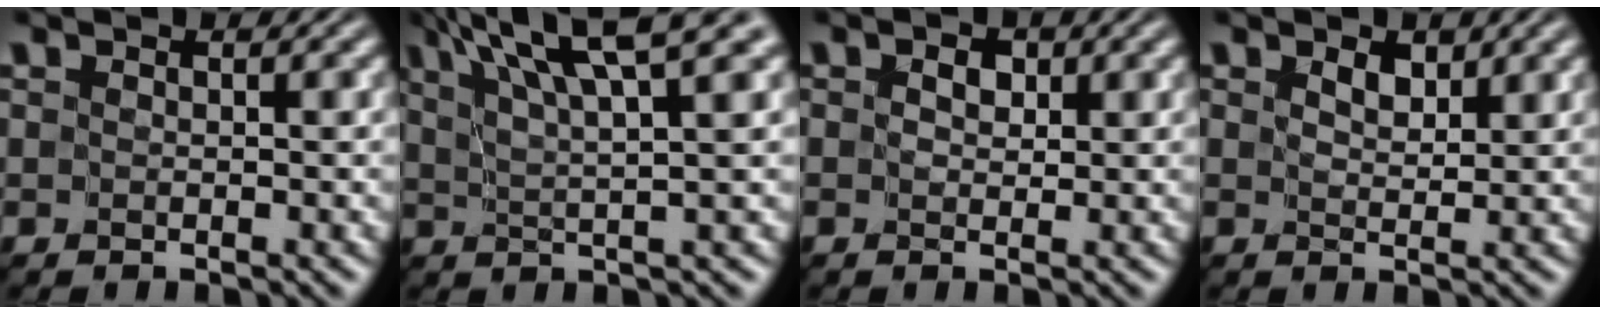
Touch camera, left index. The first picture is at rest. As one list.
[{"total": 8.6, "force": [5.5, 1.2, 6.5], "torque": [-0.096, 0.022, 0.092]}, {"total": 1.2, "force": [0.4, 0.8, 0.8], "torque": [-0.011, 0.000, 0.007]}, {"total": 1.2, "force": [1.0, 0.4, 0.6], "torque": [-0.017, -0.004, 0.022]}]